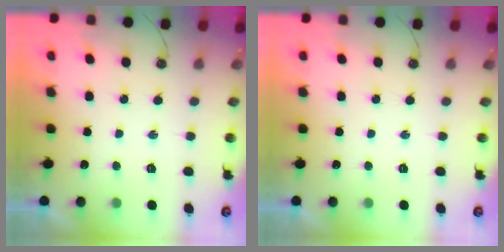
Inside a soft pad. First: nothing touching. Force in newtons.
{"total": 0.0}